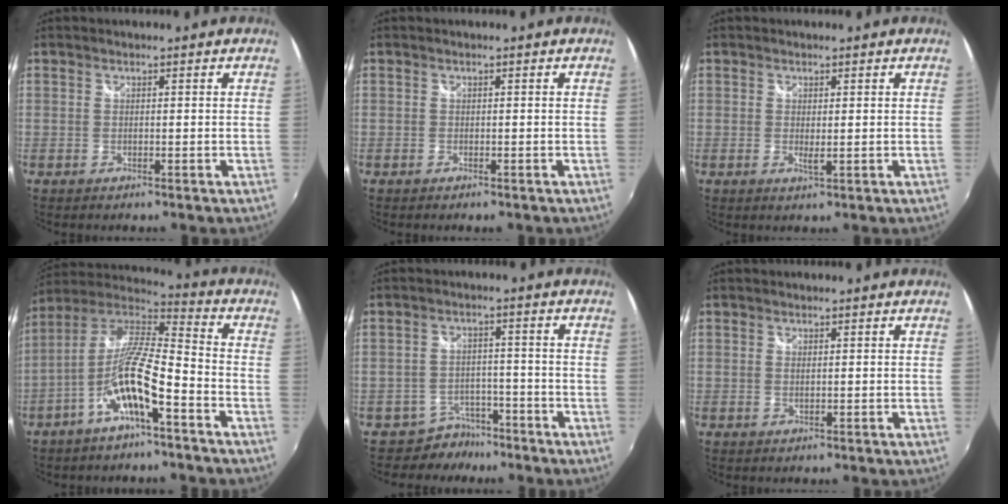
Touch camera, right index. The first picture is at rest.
{"total": 0.9, "force": [-0.6, 0.5, 0.4], "torque": [-0.007, -0.002, -0.011]}
{"total": 1.5, "force": [0.0, 0.4, 1.4], "torque": [-0.027, -0.006, -0.002]}
{"total": 13.2, "force": [-5.7, 2.5, 11.6], "torque": [-0.227, 0.000, -0.109]}
{"total": 5.7, "force": [-4.4, 3.5, -0.3], "torque": [0.002, 0.025, -0.068]}
{"total": 0.6, "force": [0.1, 0.3, 0.5], "torque": [-0.011, 0.000, 0.000]}